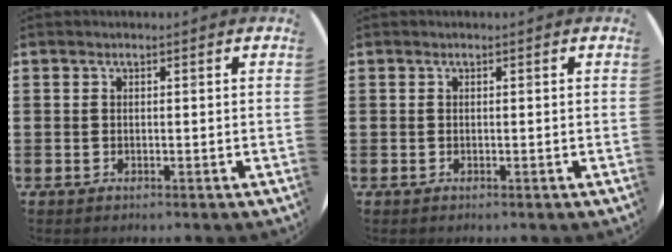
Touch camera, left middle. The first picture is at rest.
{"total": 0.0}